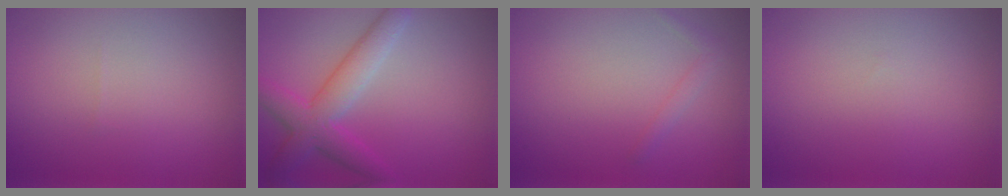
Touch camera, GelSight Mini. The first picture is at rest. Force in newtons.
{"total": 4.8, "press": 4.8, "slide": 0.2}
{"total": 1.1, "press": 1.1, "slide": 0.1}
{"total": 0.0}